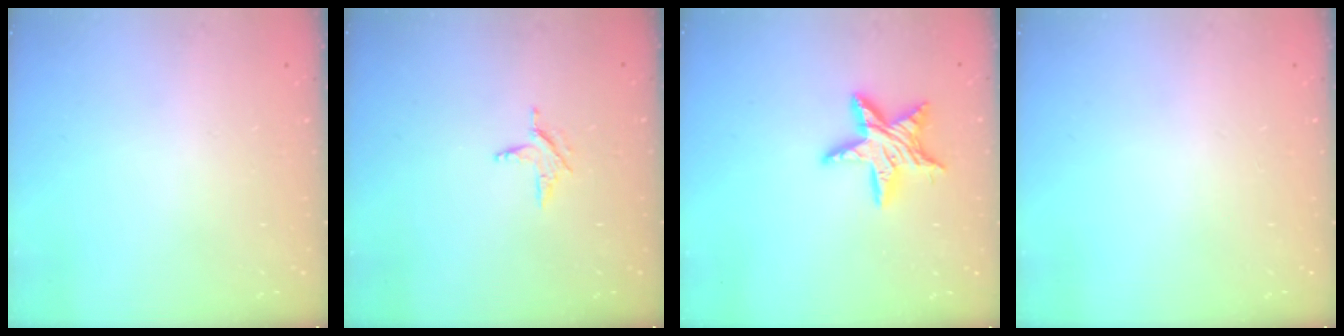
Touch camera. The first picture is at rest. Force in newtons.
{"total": 4.1, "press": 4.1, "slide": 0.4}
{"total": 11.7, "press": 11.7, "slide": 0.6}
{"total": 0.0}